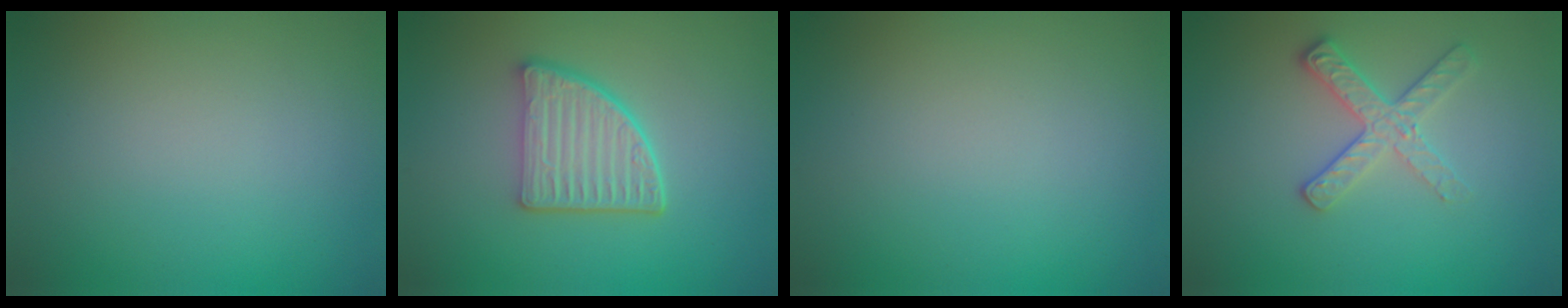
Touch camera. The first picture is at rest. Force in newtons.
{"total": 4.9, "press": 3.8, "slide": 3.1}
{"total": 0.0}
{"total": 2.7, "press": 2.4, "slide": 1.2}